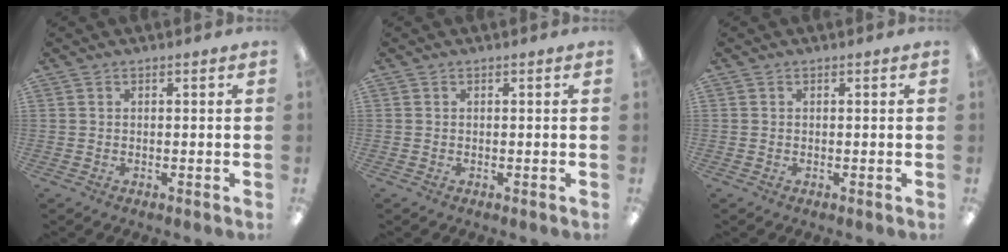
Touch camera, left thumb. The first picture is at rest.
{"total": 0.0}
{"total": 0.0}